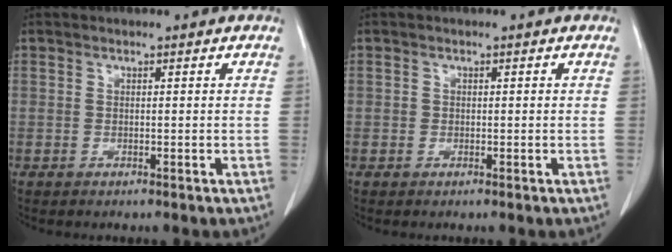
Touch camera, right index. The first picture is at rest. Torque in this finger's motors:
{"motor_torque": [0.10, -0.06, 0.01, 0.01]}